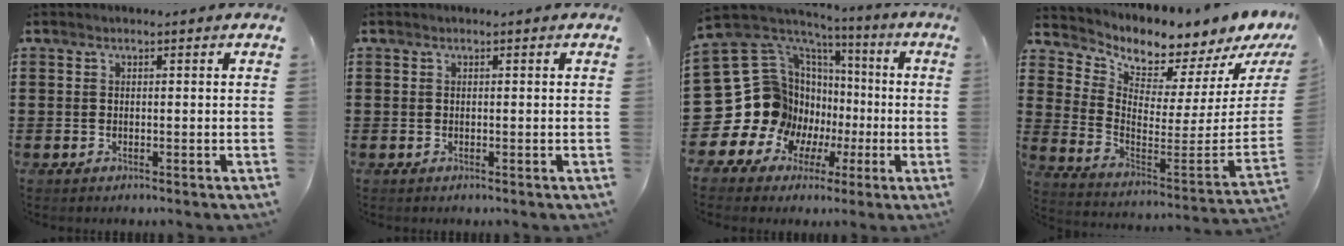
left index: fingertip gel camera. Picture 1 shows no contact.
{"total": 0.0}
{"total": 16.4, "force": [-2.7, 15.2, 5.6], "torque": [-0.196, -0.032, -0.006]}
{"total": 3.6, "force": [3.6, 0.2, 0.1], "torque": [-0.026, -0.067, 0.053]}